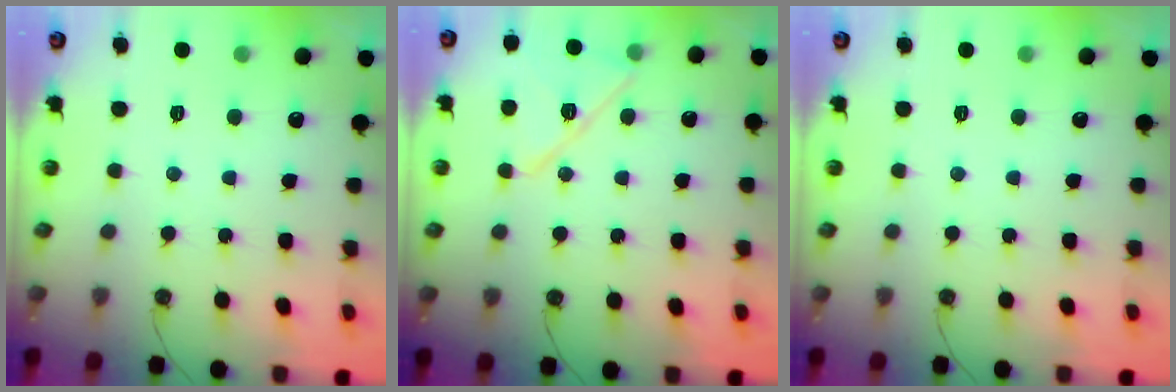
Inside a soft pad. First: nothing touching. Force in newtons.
{"total": 12.7, "press": 12.7, "slide": 0.7}
{"total": 0.0}